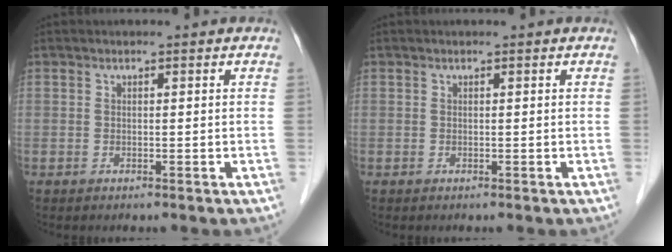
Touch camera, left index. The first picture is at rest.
{"total": 0.0}